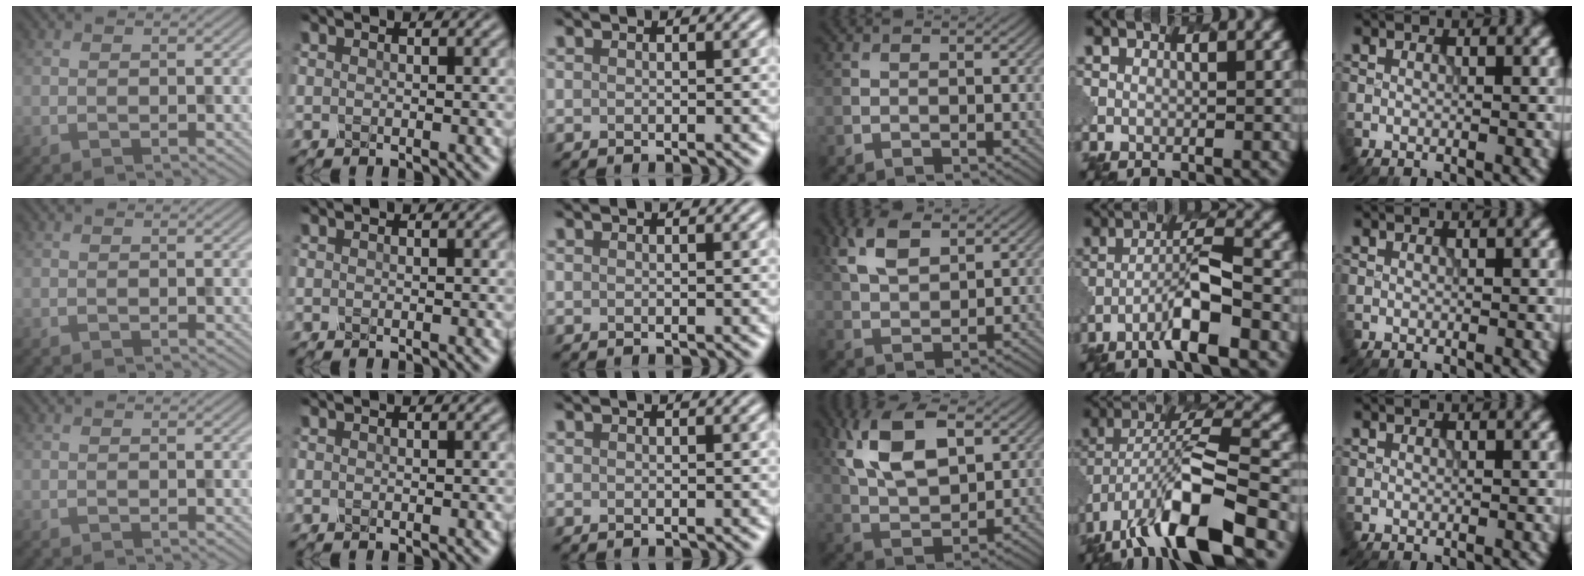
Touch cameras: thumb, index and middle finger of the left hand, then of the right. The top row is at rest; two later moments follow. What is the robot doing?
{"motion": "insert", "object": "pen bag"}